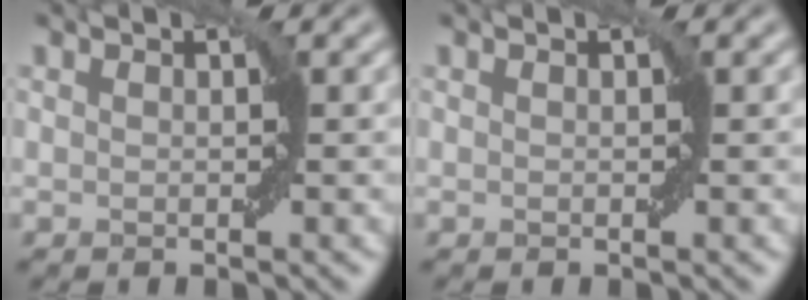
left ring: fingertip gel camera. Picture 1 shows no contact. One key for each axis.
{"total": 0.0}